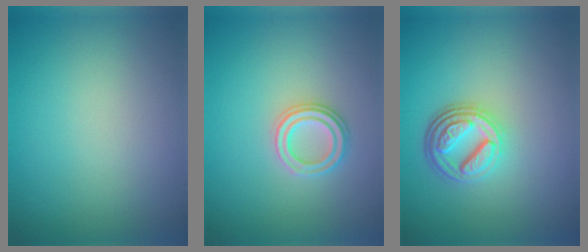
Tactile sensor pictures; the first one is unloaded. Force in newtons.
{"total": 2.3, "press": 2.2, "slide": 0.5}
{"total": 4.6, "press": 3.4, "slide": 3.0}